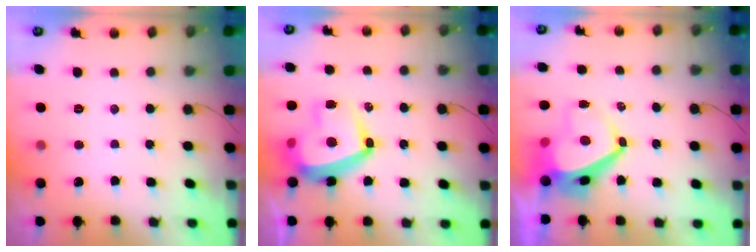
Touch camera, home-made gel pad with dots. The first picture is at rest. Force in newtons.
{"total": 16.9, "press": 16.8, "slide": 1.4}
{"total": 7.7, "press": 7.7, "slide": 0.7}